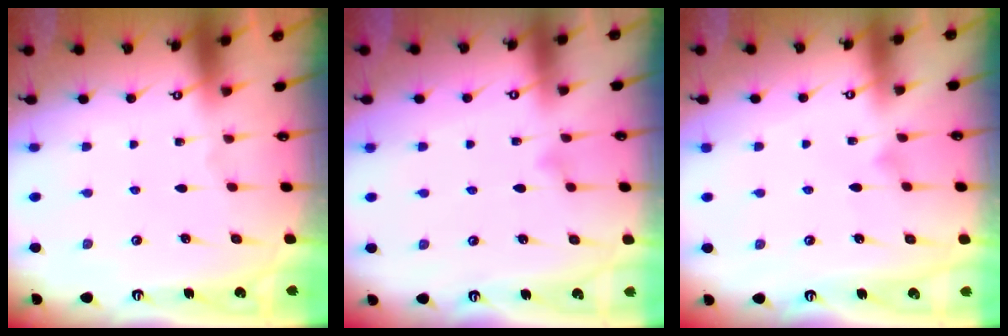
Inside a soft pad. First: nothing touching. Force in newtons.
{"total": 3.9, "press": 3.9, "slide": 0.2}
{"total": 3.7, "press": 3.7, "slide": 0.3}